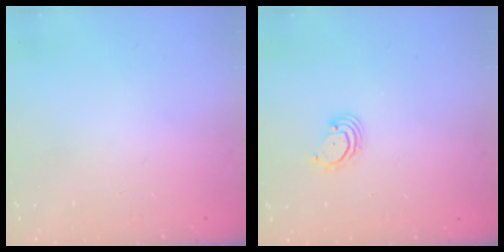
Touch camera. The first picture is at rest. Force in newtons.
{"total": 3.0, "press": 3.0, "slide": 0.3}